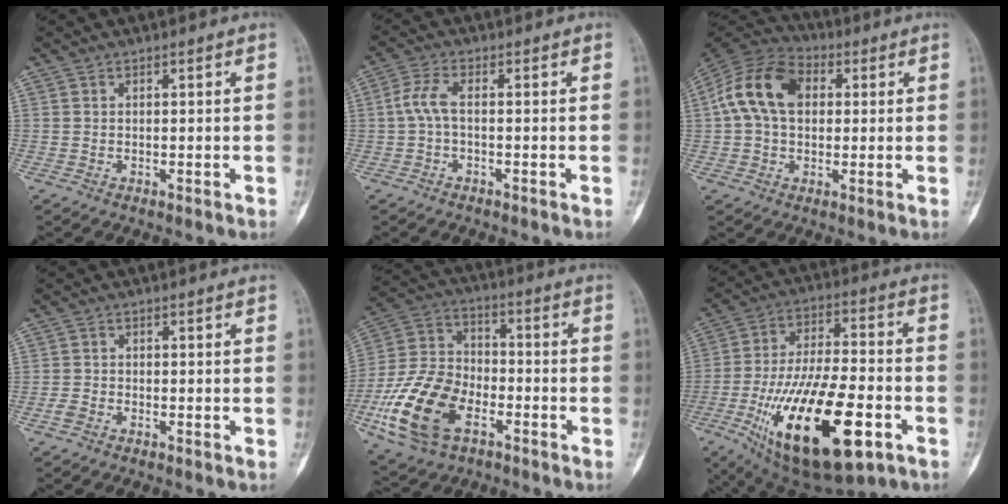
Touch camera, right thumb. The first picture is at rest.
{"total": 3.9, "force": [-0.6, 1.3, 3.6], "torque": [-0.089, 0.014, -0.017]}
{"total": 13.6, "force": [2.3, 9.3, 9.7], "torque": [-0.174, 0.028, 0.032]}
{"total": 1.6, "force": [-1.0, 1.0, 0.8], "torque": [-0.020, 0.003, -0.021]}
{"total": 18.6, "force": [-7.5, 11.3, 12.8], "torque": [-0.249, 0.031, -0.140]}
{"total": 27.0, "force": [-9.9, 10.8, 22.7], "torque": [-0.431, 0.021, -0.150]}